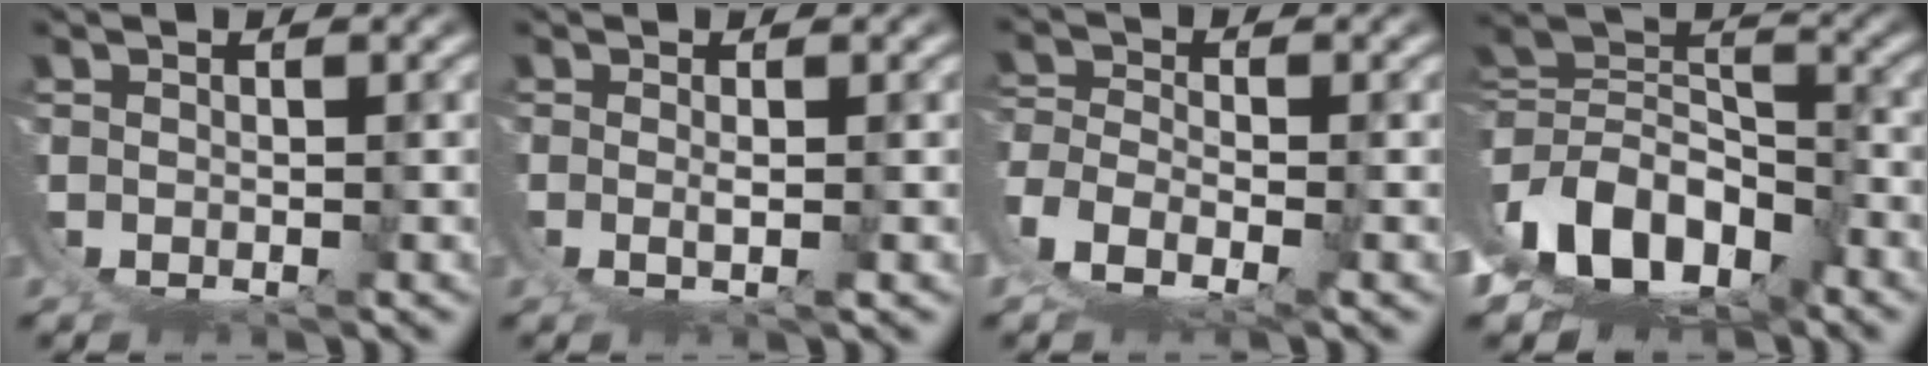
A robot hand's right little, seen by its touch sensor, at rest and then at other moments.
{"total": 2.1, "force": [1.0, -1.0, 1.5], "torque": [-0.029, -0.005, 0.023]}
{"total": 8.1, "force": [0.6, 6.8, 4.2], "torque": [-0.135, -0.033, 0.009]}
{"total": 14.8, "force": [-1.5, 11.3, 9.4], "torque": [-0.215, -0.054, -0.012]}